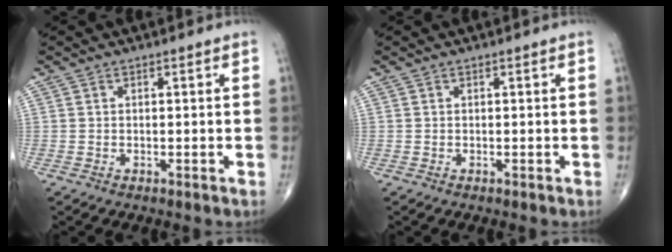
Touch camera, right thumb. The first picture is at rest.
{"total": 0.0}